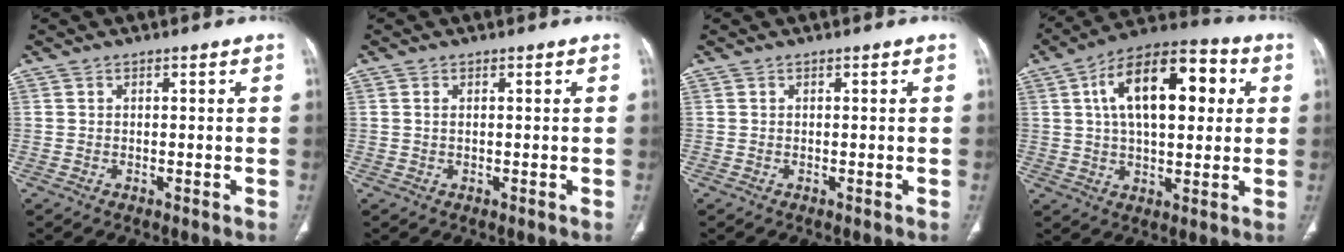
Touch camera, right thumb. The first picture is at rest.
{"total": 0.8, "force": [0.3, 0.4, 0.7], "torque": [-0.018, 0.004, 0.007]}
{"total": 0.0}
{"total": 19.2, "force": [4.8, 9.6, 15.9], "torque": [-0.230, 0.018, 0.068]}